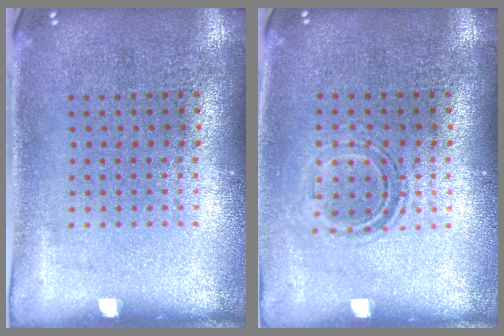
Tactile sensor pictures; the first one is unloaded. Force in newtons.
{"total": 1.0, "press": 0.9, "slide": 0.4}